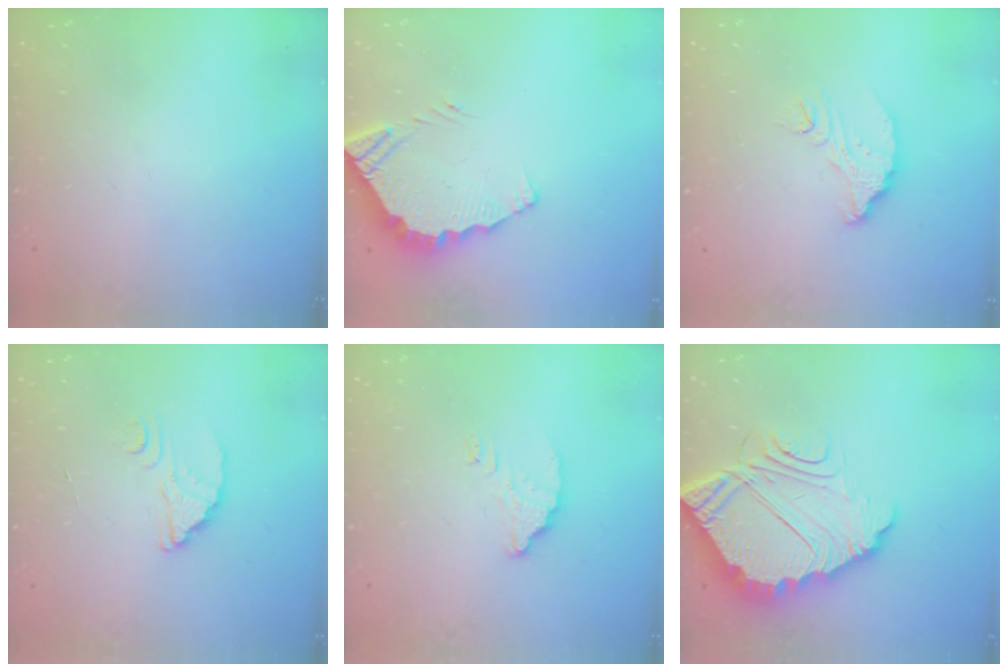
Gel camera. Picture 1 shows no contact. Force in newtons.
{"total": 3.9, "press": 3.9, "slide": 0.2}
{"total": 8.3, "press": 8.3, "slide": 0.5}
{"total": 2.8, "press": 2.8, "slide": 0.0}
{"total": 3.7, "press": 3.7, "slide": 0.2}
{"total": 14.2, "press": 14.1, "slide": 1.2}